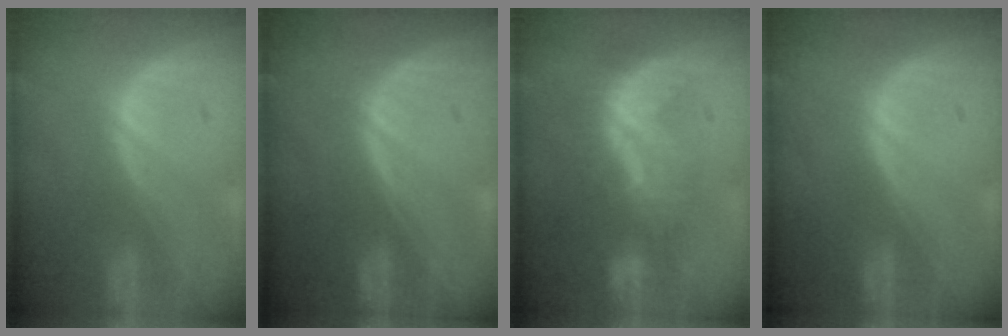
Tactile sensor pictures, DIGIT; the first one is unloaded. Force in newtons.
{"total": 0.0}
{"total": 7.7, "press": 7.3, "slide": 2.3}
{"total": 0.0}